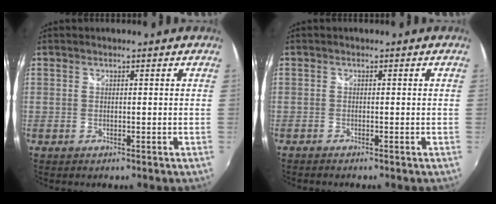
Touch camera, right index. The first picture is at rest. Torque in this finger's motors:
{"motor_torque": [0.04, -0.01, 0.00, -0.01]}